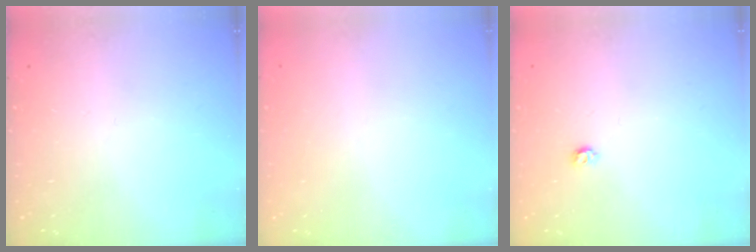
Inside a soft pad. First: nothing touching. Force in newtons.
{"total": 0.9, "press": 0.9, "slide": 0.1}
{"total": 3.5, "press": 3.5, "slide": 0.5}